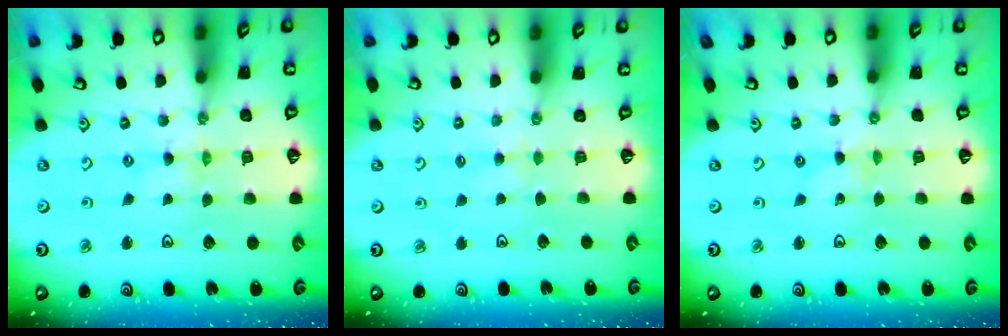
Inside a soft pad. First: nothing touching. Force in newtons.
{"total": 1.9, "press": 1.9, "slide": 0.3}
{"total": 0.0}